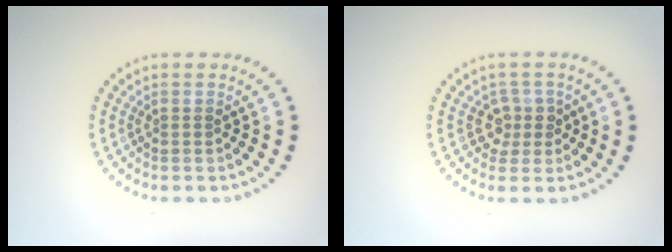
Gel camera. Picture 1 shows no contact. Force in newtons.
{"total": 2.1, "press": 1.6, "slide": 1.3}